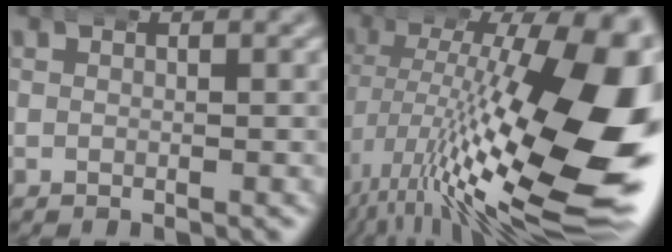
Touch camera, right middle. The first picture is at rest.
{"total": 17.1, "force": [-1.9, 6.3, 15.7], "torque": [-0.216, -0.022, -0.008]}